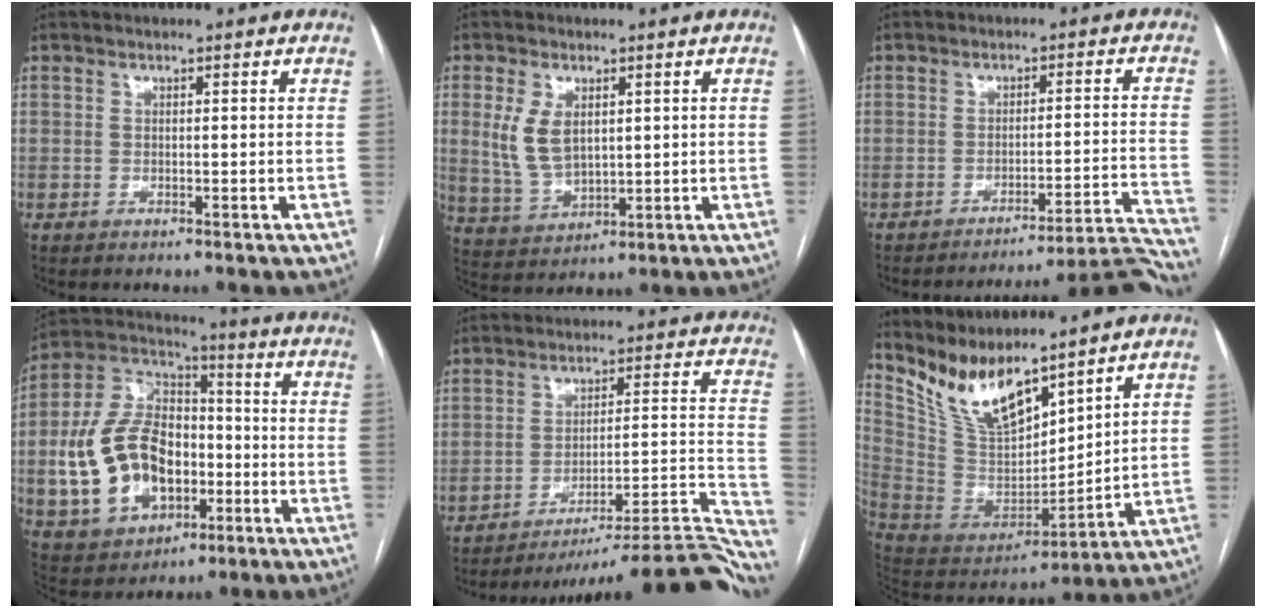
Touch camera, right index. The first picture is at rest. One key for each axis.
{"total": 7.0, "fx": 1.8, "fy": 4.1, "fz": 5.4, "tx": -0.123, "ty": 0.006, "tz": 0.048}
{"total": 16.5, "fx": -16.1, "fy": -2.8, "fz": 2.0, "tx": 0.030, "ty": 0.004, "tz": -0.197}
{"total": 17.8, "fx": -3.0, "fy": 11.9, "fz": 12.9, "tx": -0.283, "ty": 0.028, "tz": -0.039}
{"total": 24.5, "fx": -22.5, "fy": 0.2, "fz": 9.7, "tx": -0.022, "ty": 0.019, "tz": -0.297}
{"total": 13.3, "fx": 11.2, "fy": 3.4, "fz": 6.3, "tx": -0.132, "ty": 0.001, "tz": 0.233}